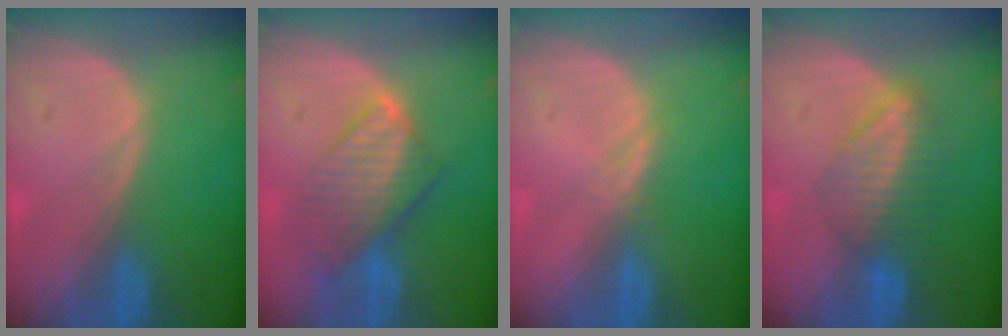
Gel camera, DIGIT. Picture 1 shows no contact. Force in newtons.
{"total": 8.3, "press": 7.1, "slide": 4.1}
{"total": 1.1, "press": 1.1, "slide": 0.1}
{"total": 6.6, "press": 5.9, "slide": 3.1}